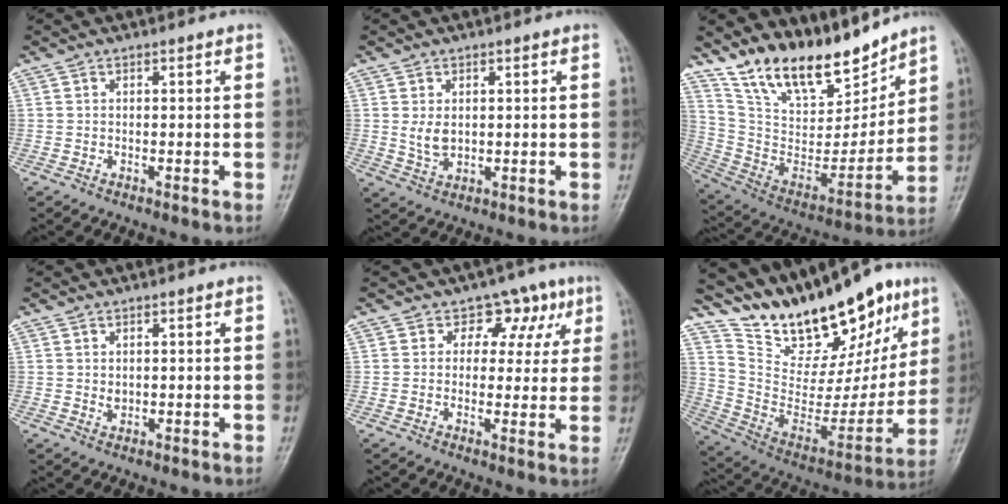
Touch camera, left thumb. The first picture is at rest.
{"total": 3.6, "force": [0.6, 2.5, 2.5], "torque": [-0.036, -0.011, 0.021]}
{"total": 19.2, "force": [15.6, 7.3, 8.6], "torque": [-0.102, -0.092, 0.287]}
{"total": 1.3, "force": [0.3, 1.1, 0.7], "torque": [-0.009, -0.004, 0.011]}
{"total": 7.0, "force": [3.2, 5.6, 2.8], "torque": [0.017, -0.002, 0.035]}
{"total": 25.5, "force": [18.8, 10.7, 13.6], "torque": [-0.163, -0.080, 0.319]}